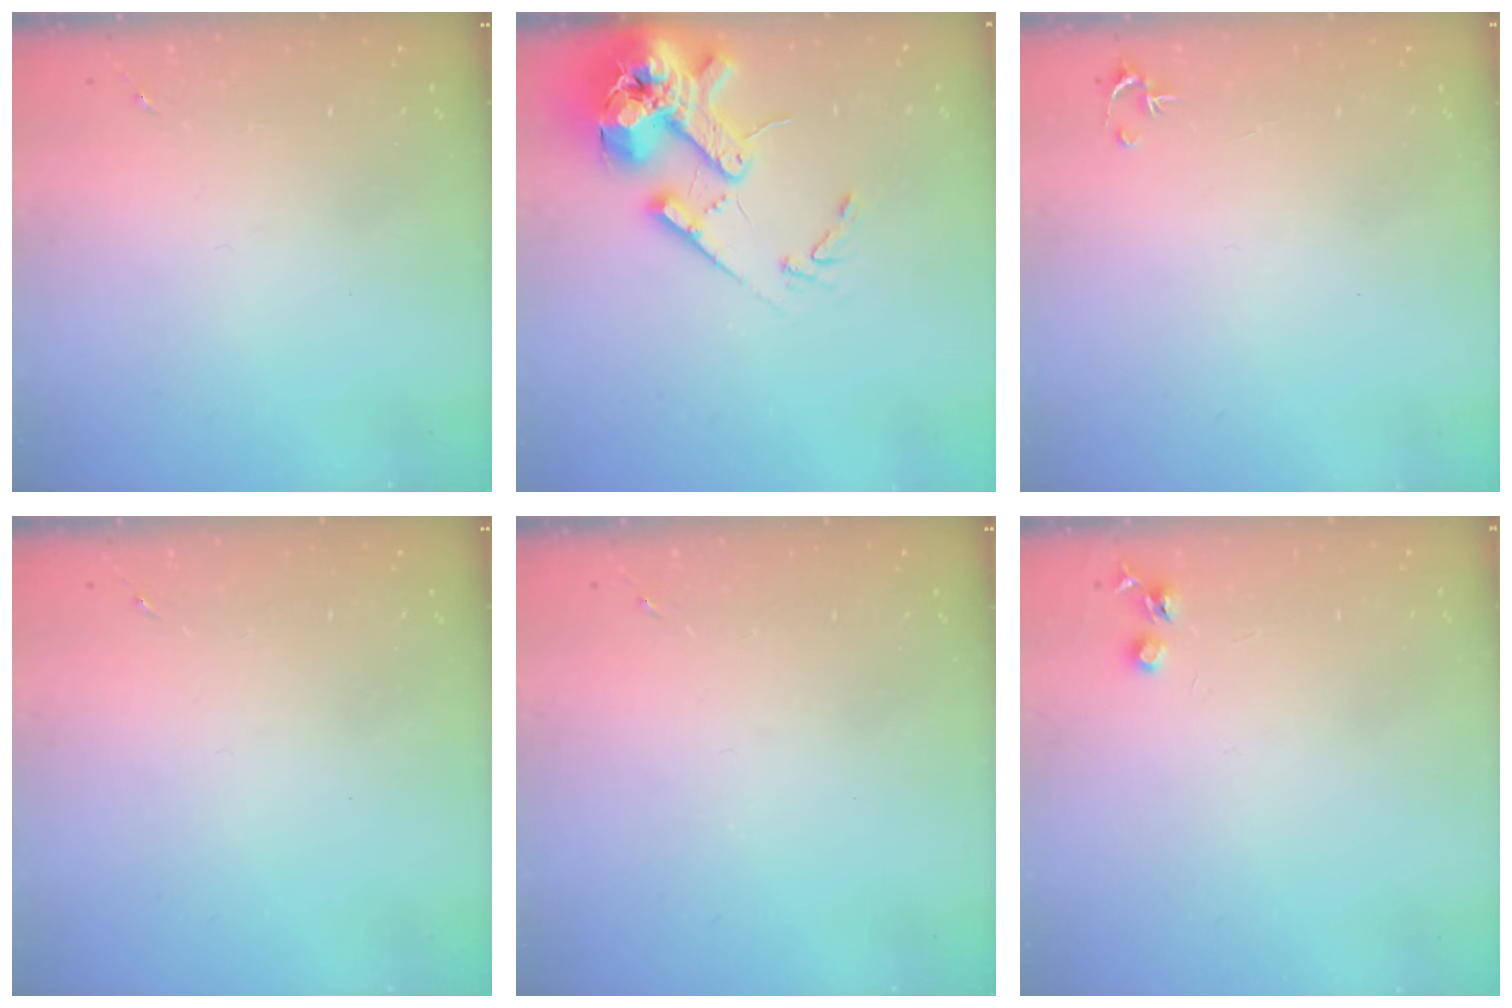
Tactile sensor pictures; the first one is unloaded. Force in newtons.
{"total": 18.0, "press": 17.8, "slide": 2.5}
{"total": 2.5, "press": 2.5, "slide": 0.2}
{"total": 0.0}
{"total": 0.0}
{"total": 4.9, "press": 4.9, "slide": 0.6}